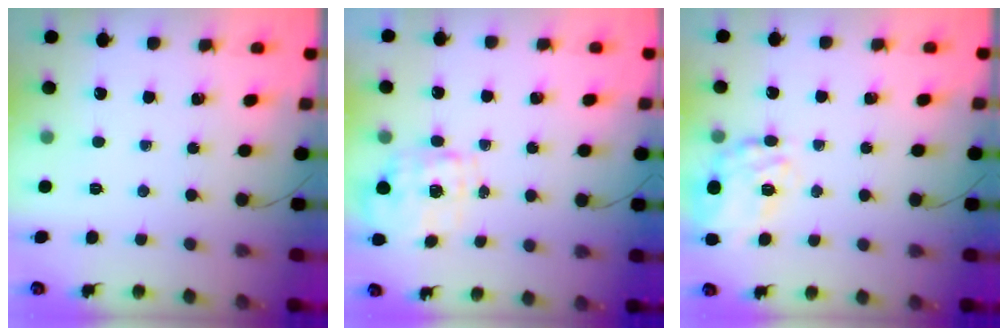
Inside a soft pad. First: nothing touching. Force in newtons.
{"total": 1.6, "press": 1.5, "slide": 0.5}
{"total": 18.7, "press": 18.5, "slide": 2.6}